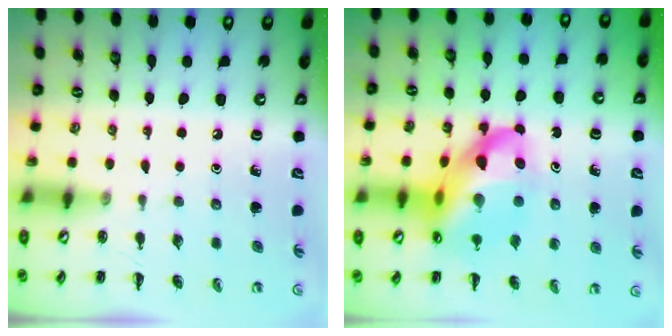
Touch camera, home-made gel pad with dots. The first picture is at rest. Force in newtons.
{"total": 19.6, "press": 19.0, "slide": 4.7}